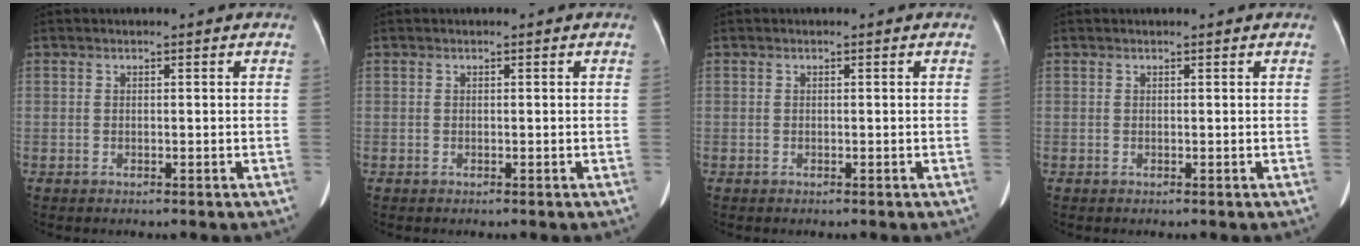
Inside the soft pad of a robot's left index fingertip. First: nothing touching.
{"total": 0.0}
{"total": 0.0}
{"total": 0.7, "force": [0.6, 0.0, 0.2], "torque": [-0.005, 0.005, 0.007]}